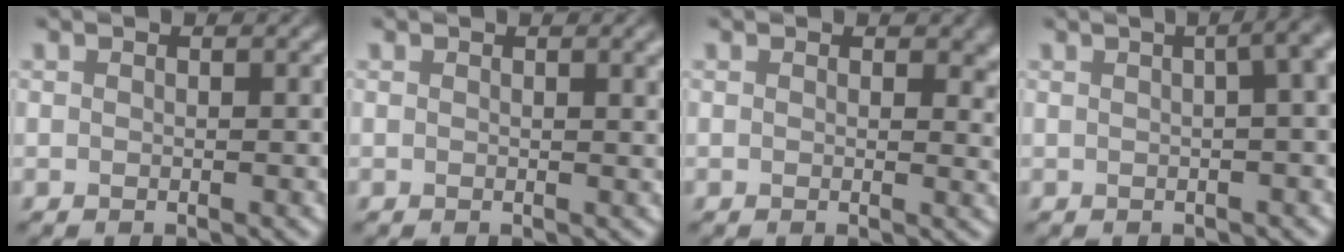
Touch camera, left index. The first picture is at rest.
{"total": 2.0, "force": [0.8, 0.6, 1.6], "torque": [-0.011, 0.005, 0.009]}
{"total": 1.9, "force": [0.6, 1.2, 1.4], "torque": [-0.010, -0.007, 0.006]}
{"total": 11.9, "force": [3.4, 6.5, 9.3], "torque": [-0.009, 0.070, 0.000]}